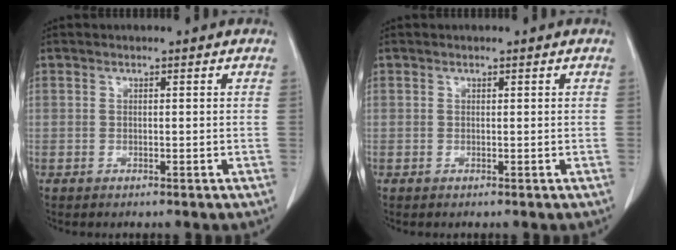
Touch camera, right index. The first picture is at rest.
{"total": 0.0}